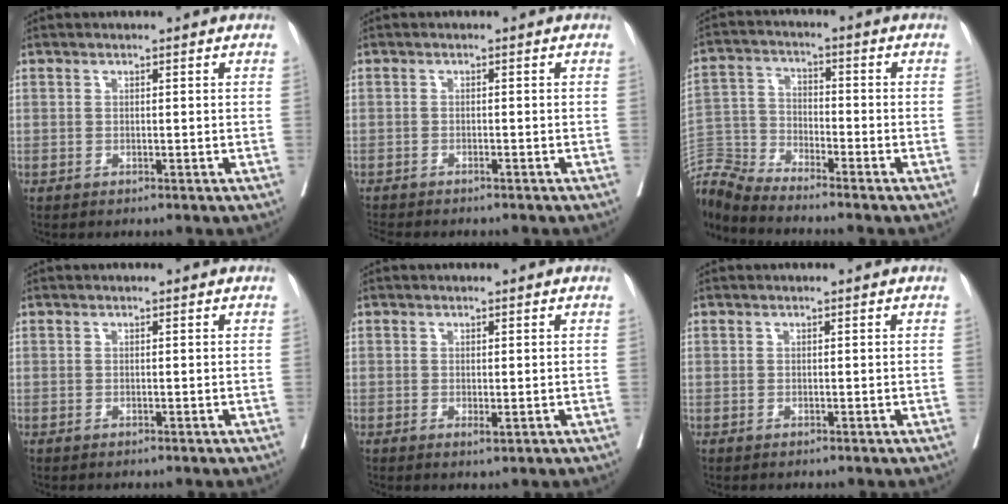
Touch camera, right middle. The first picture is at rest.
{"total": 2.3, "force": [-2.2, 0.2, 0.9], "torque": [-0.018, -0.005, -0.033]}
{"total": 8.4, "force": [-8.4, -0.9, 0.4], "torque": [-0.017, 0.008, -0.168]}
{"total": 0.0}
{"total": 0.9, "force": [-0.1, 0.2, 0.9], "torque": [-0.015, -0.006, 0.002]}
{"total": 0.0}